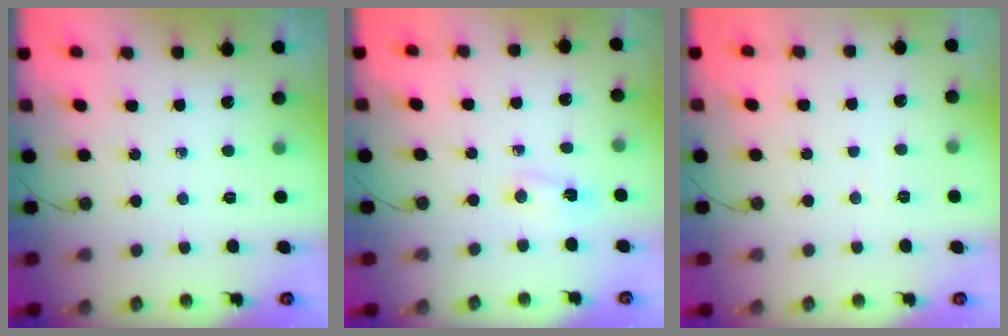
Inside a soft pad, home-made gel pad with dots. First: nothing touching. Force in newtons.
{"total": 2.1, "press": 2.1, "slide": 0.4}
{"total": 13.2, "press": 3.6, "slide": 12.7}